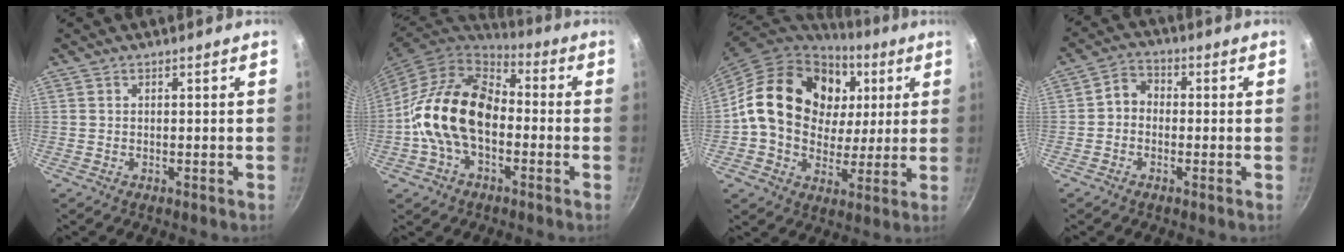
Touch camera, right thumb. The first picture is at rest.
{"total": 17.2, "force": [-2.3, 11.8, 12.4], "torque": [-0.202, 0.043, -0.055]}
{"total": 23.4, "force": [5.8, 17.7, 14.1], "torque": [-0.225, 0.004, 0.098]}
{"total": 4.3, "force": [-0.5, 3.6, 2.4], "torque": [-0.024, 0.016, -0.025]}